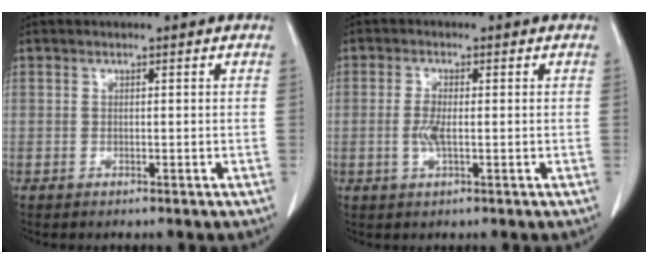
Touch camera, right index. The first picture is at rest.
{"total": 3.0, "force": [-0.4, 0.8, 2.9], "torque": [-0.068, -0.002, -0.007]}